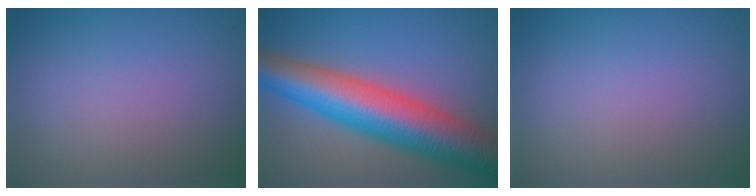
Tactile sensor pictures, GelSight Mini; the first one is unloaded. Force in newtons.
{"total": 11.6, "press": 11.6, "slide": 0.4}
{"total": 0.0}